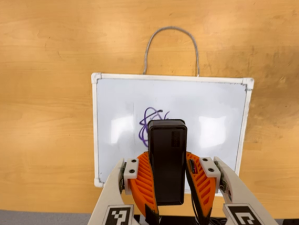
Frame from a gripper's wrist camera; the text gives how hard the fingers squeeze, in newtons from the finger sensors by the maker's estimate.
{"total": 7.2, "left": 5.9, "right": 8.5}